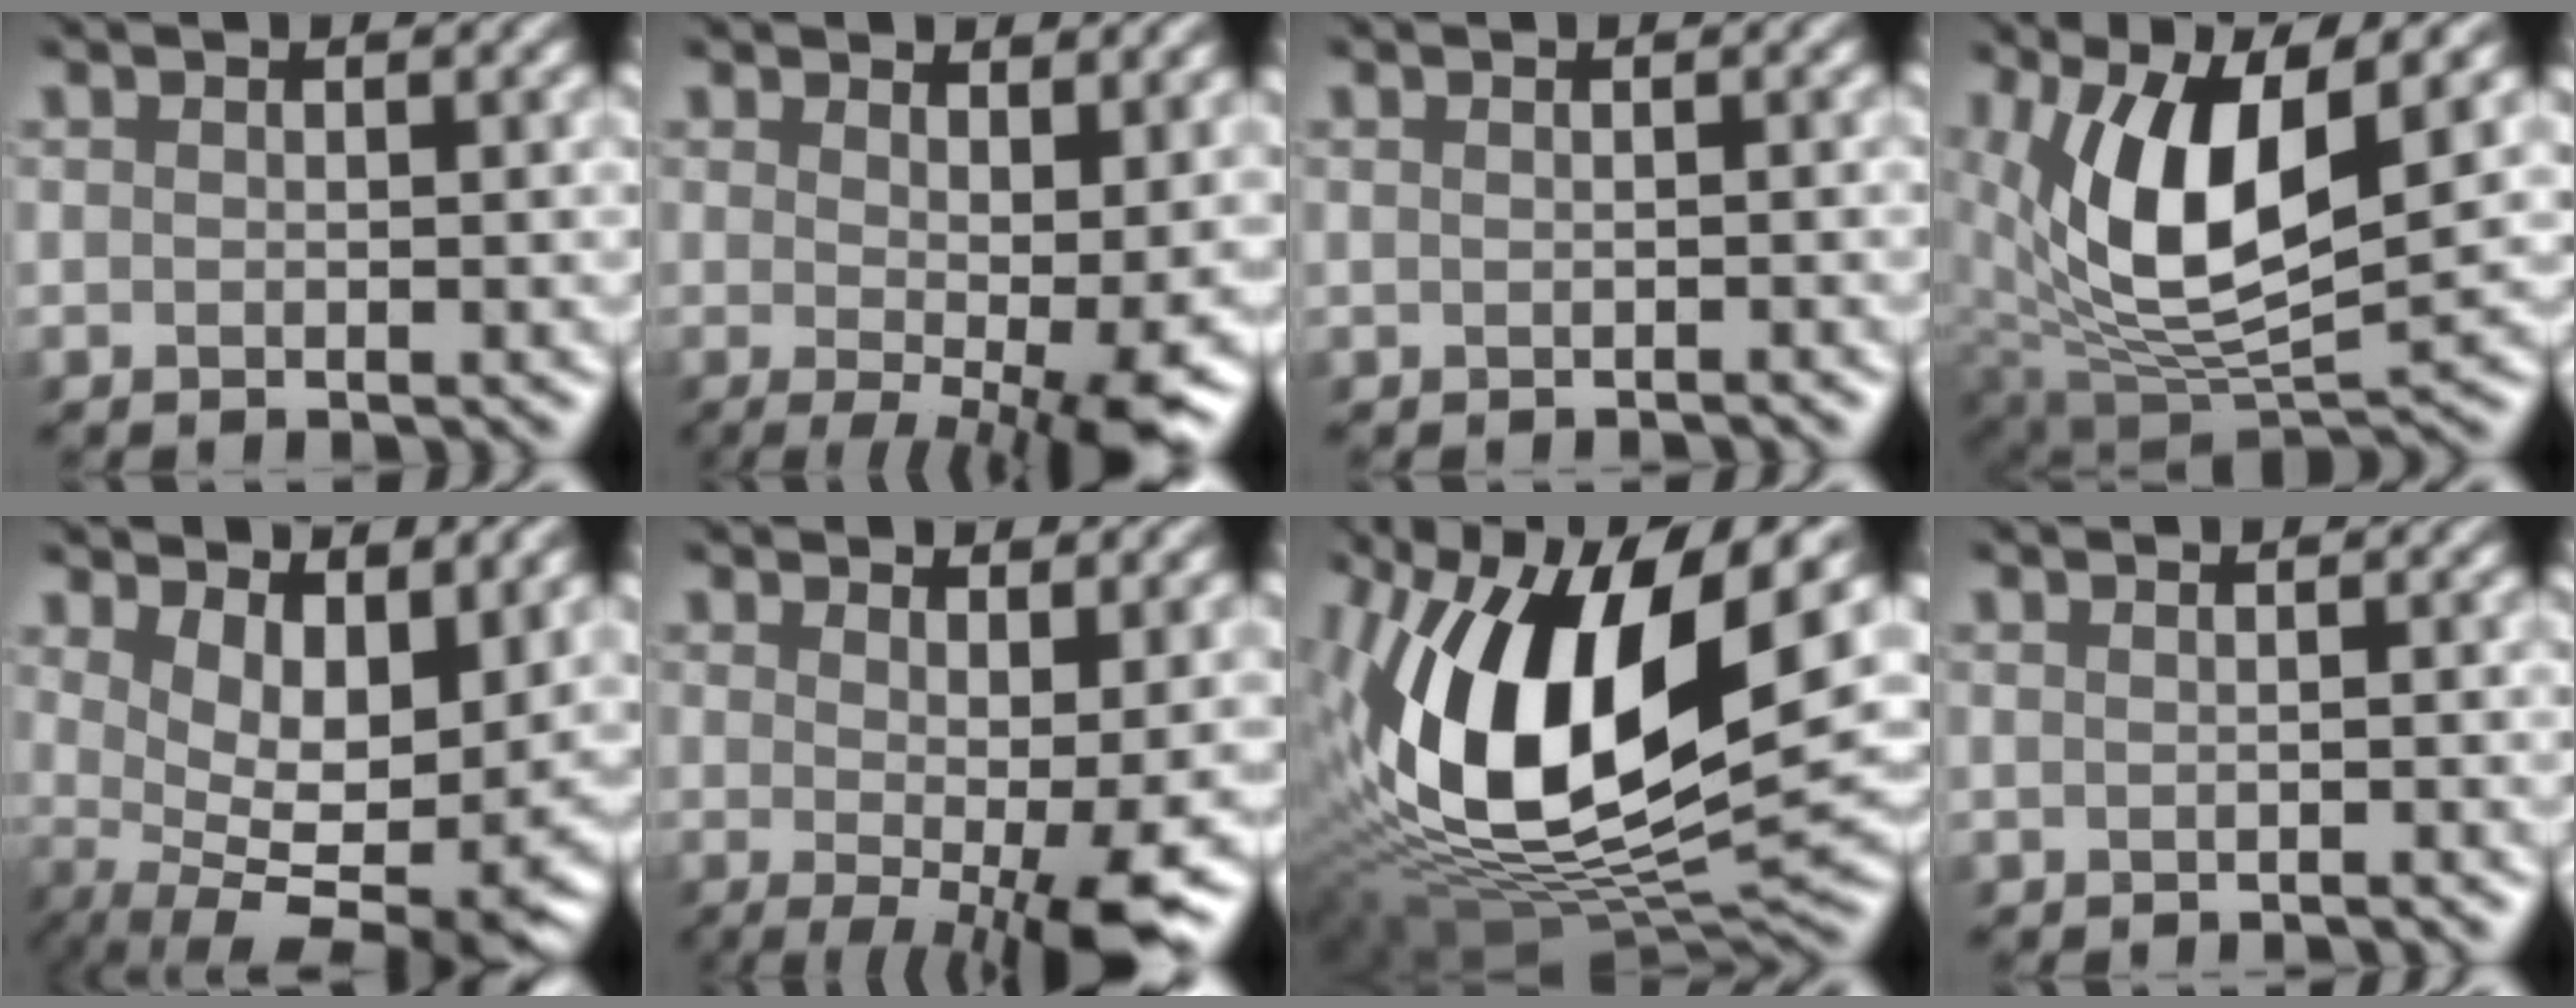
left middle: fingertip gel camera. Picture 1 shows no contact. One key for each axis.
{"total": 7.2, "fx": 0.4, "fy": 2.4, "fz": 6.8, "tx": -0.096, "ty": -0.015, "tz": 0.012}
{"total": 0.6, "fx": -0.5, "fy": 0.0, "fz": 0.1, "tx": 0.000, "ty": -0.001, "tz": -0.010}
{"total": 9.9, "fx": 3.0, "fy": 4.4, "fz": 8.4, "tx": -0.171, "ty": -0.011, "tz": 0.055}
{"total": 11.1, "fx": 1.8, "fy": 5.9, "fz": 9.2, "tx": -0.124, "ty": -0.026, "tz": 0.055}
{"total": 7.2, "fx": -0.1, "fy": 2.0, "fz": 7.0, "tx": -0.098, "ty": -0.014, "tz": 0.003}
{"total": 16.0, "fx": 3.7, "fy": 8.0, "fz": 13.4, "tx": -0.260, "ty": -0.005, "tz": 0.049}
{"total": 0.9, "fx": -0.9, "fy": 0.0, "fz": 0.1, "tx": 0.000, "ty": -0.002, "tz": -0.017}